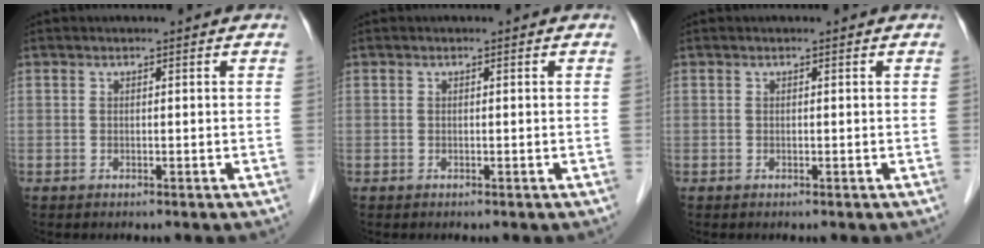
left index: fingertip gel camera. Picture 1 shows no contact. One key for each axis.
{"total": 0.0}
{"total": 0.0}